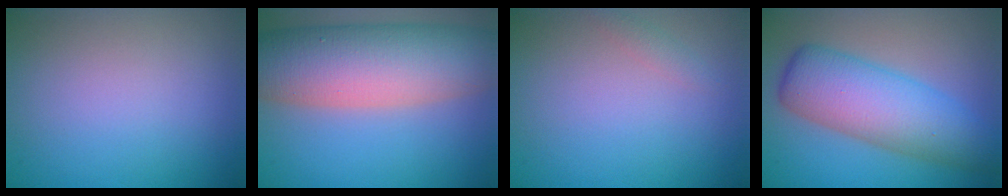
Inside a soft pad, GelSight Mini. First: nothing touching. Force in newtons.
{"total": 11.6, "press": 11.6, "slide": 0.6}
{"total": 0.9, "press": 0.9, "slide": 0.0}
{"total": 8.2, "press": 8.2, "slide": 0.2}